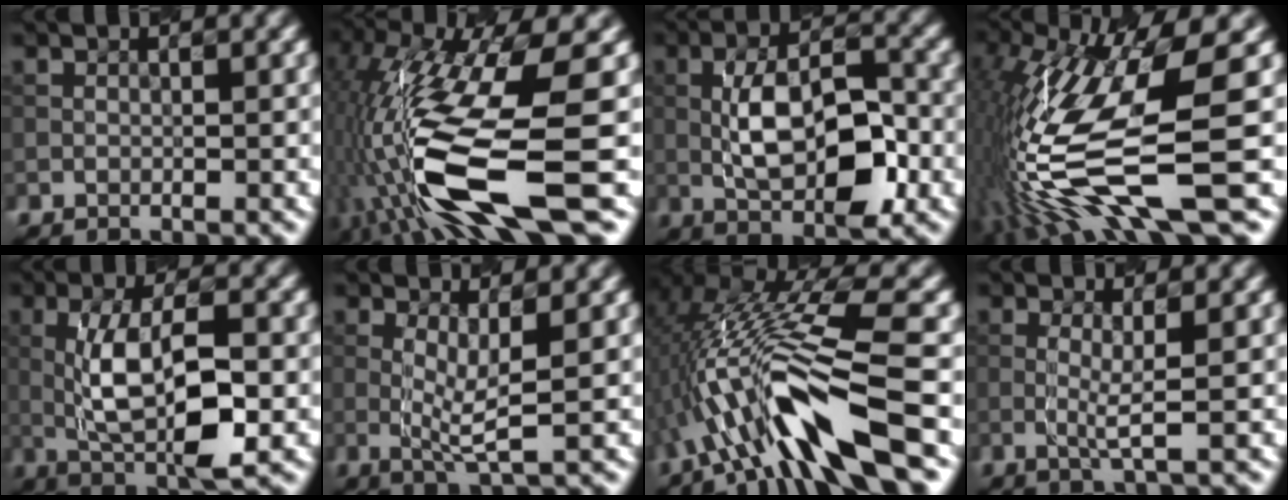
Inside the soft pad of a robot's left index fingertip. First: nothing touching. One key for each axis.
{"total": 13.4, "fx": -3.6, "fy": 3.6, "fz": 12.3, "tx": -0.255, "ty": -0.008, "tz": -0.057}
{"total": 8.2, "fx": -1.4, "fy": 3.4, "fz": 7.4, "tx": -0.129, "ty": 0.008, "tz": -0.025}
{"total": 12.8, "fx": -3.0, "fy": 2.8, "fz": 12.1, "tx": -0.254, "ty": -0.006, "tz": -0.045}
{"total": 8.2, "fx": -0.7, "fy": 2.8, "fz": 7.7, "tx": -0.136, "ty": 0.005, "tz": -0.012}
{"total": 3.1, "fx": 0.5, "fy": 0.5, "fz": 3.0, "tx": -0.065, "ty": -0.011, "tz": 0.011}
{"total": 11.1, "fx": -2.7, "fy": 2.9, "fz": 10.4, "tx": -0.194, "ty": 0.013, "tz": -0.047}
{"total": 2.1, "fx": 0.3, "fy": 0.2, "fz": 2.1, "tx": -0.047, "ty": -0.009, "tz": 0.002}